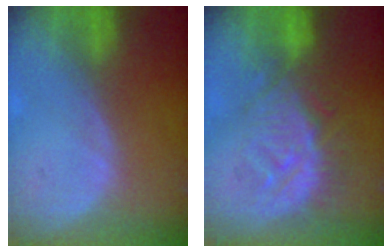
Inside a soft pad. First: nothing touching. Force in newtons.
{"total": 9.2, "press": 8.8, "slide": 2.6}